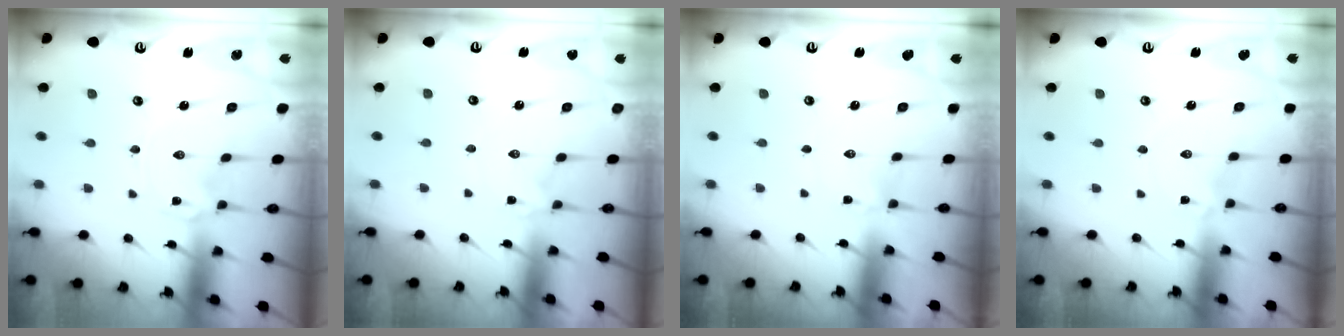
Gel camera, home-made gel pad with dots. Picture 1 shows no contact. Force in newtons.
{"total": 1.3, "press": 1.3, "slide": 0.3}
{"total": 2.5, "press": 2.5, "slide": 0.3}
{"total": 0.0}